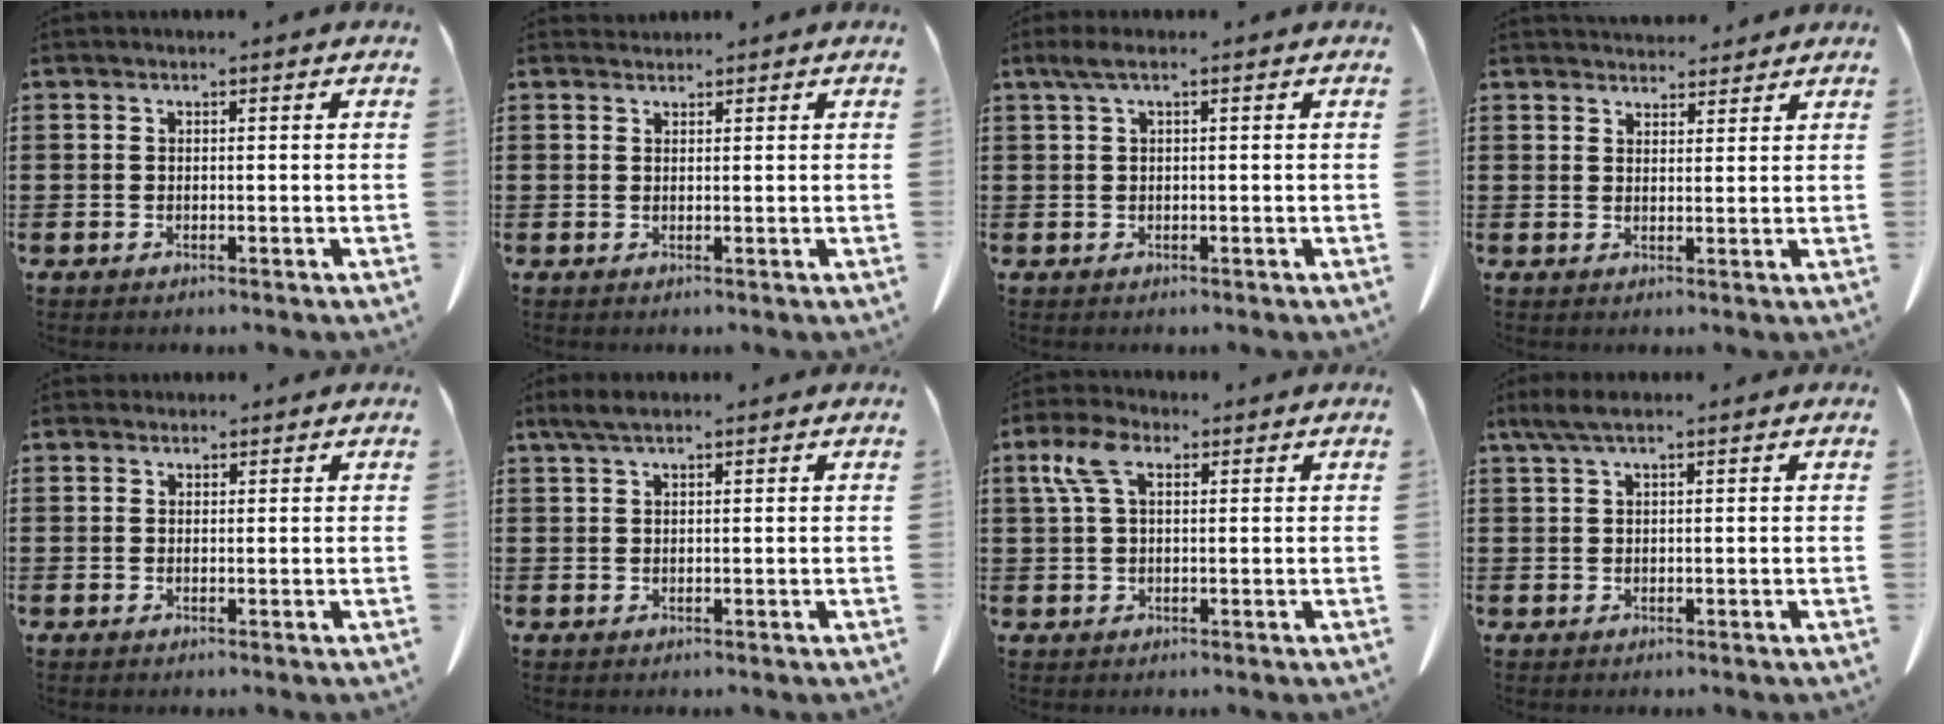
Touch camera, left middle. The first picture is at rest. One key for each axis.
{"total": 1.0, "fx": 0.9, "fy": 0.3, "fz": -0.1, "tx": -0.001, "ty": 0.000, "tz": 0.019}
{"total": 1.8, "fx": 0.2, "fy": 0.3, "fz": 1.7, "tx": -0.033, "ty": 0.000, "tz": 0.004}
{"total": 3.0, "fx": 3.0, "fy": 0.7, "fz": 0.0, "tx": -0.007, "ty": -0.008, "tz": 0.056}
{"total": 0.9, "fx": 0.8, "fy": 0.5, "fz": 0.0, "tx": 0.006, "ty": -0.001, "tz": 0.014}
{"total": 2.4, "fx": 1.5, "fy": 0.5, "fz": 1.8, "tx": -0.038, "ty": 0.002, "tz": 0.027}
{"total": 5.4, "fx": 2.2, "fy": 2.4, "fz": 4.3, "tx": -0.108, "ty": 0.003, "tz": 0.033}
{"total": 2.5, "fx": 1.4, "fy": 0.4, "fz": 2.0, "tx": -0.042, "ty": 0.002, "tz": 0.025}